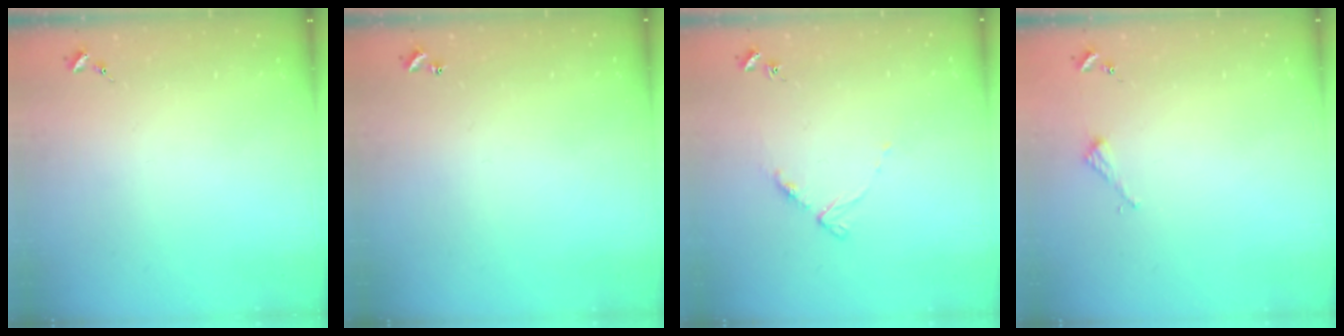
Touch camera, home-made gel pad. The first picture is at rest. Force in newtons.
{"total": 0.9, "press": 0.9, "slide": 0.2}
{"total": 5.2, "press": 5.1, "slide": 0.7}
{"total": 2.2, "press": 2.2, "slide": 0.2}